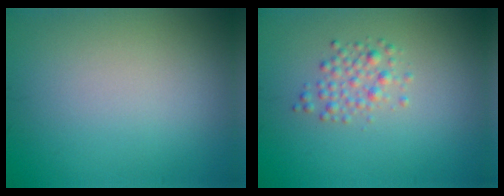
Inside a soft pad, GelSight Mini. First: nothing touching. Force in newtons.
{"total": 1.9, "press": 1.9, "slide": 0.1}